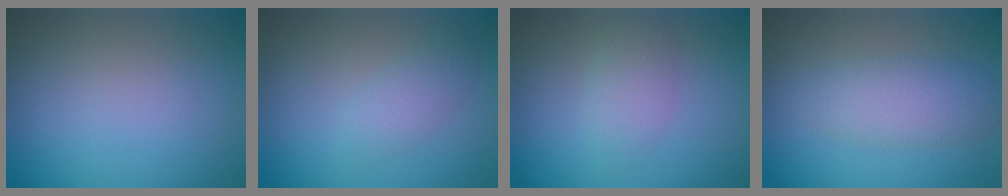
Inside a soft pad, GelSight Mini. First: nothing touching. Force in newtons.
{"total": 1.8, "press": 1.8, "slide": 0.1}
{"total": 2.1, "press": 2.1, "slide": 0.1}
{"total": 3.4, "press": 3.4, "slide": 0.1}